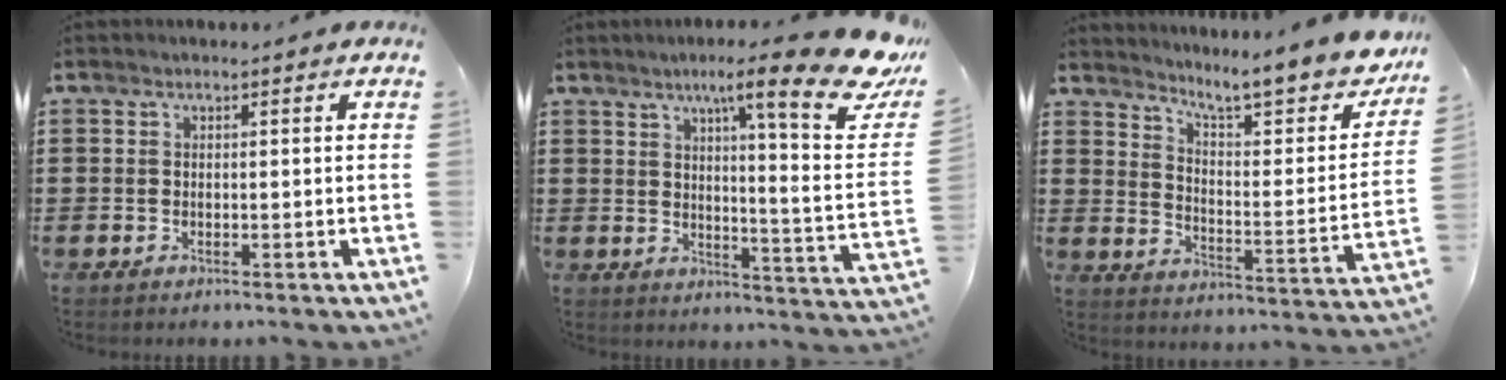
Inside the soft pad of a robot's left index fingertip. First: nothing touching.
{"total": 14.0, "force": [9.5, 1.1, 10.2], "torque": [-0.160, -0.061, 0.141]}
{"total": 8.0, "force": [6.8, 0.5, 4.1], "torque": [-0.086, -0.058, 0.106]}